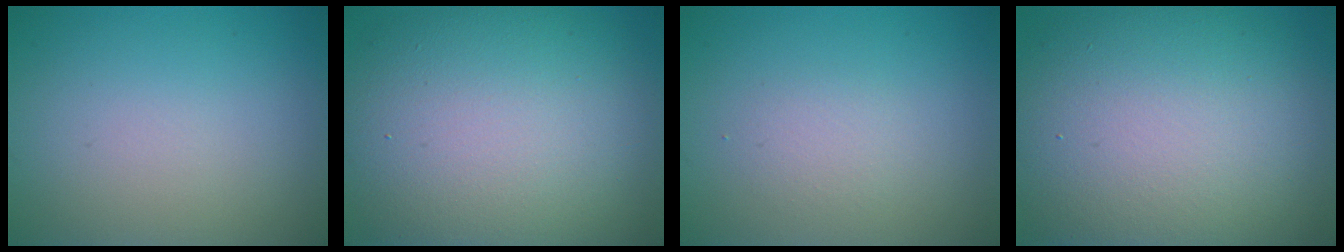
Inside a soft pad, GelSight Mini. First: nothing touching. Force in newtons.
{"total": 14.3, "press": 14.3, "slide": 0.6}
{"total": 1.3, "press": 1.3, "slide": 0.1}
{"total": 15.0, "press": 15.0, "slide": 0.4}